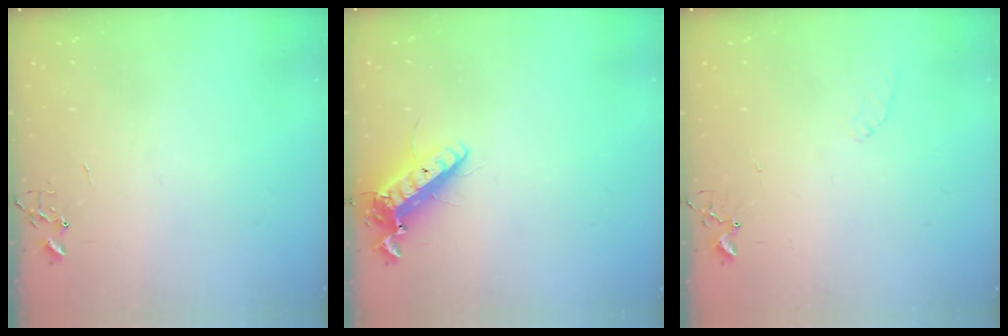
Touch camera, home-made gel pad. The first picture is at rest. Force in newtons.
{"total": 14.3, "press": 14.0, "slide": 2.8}
{"total": 5.0, "press": 4.9, "slide": 0.7}